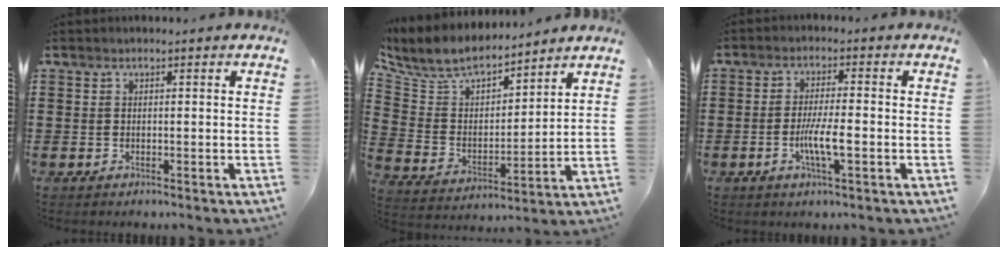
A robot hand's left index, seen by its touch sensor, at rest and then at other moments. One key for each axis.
{"total": 7.3, "fx": 6.7, "fy": 2.3, "fz": 1.8, "tx": -0.075, "ty": -0.044, "tz": 0.116}
{"total": 5.4, "fx": -1.4, "fy": 0.8, "fz": 5.1, "tx": -0.100, "ty": -0.003, "tz": -0.029}